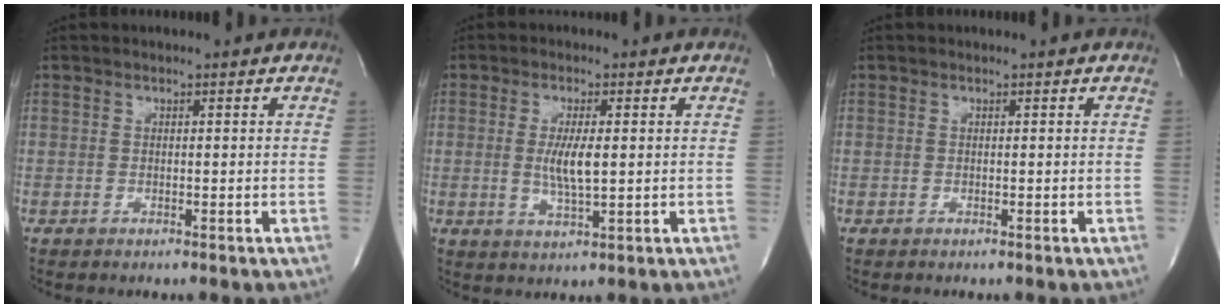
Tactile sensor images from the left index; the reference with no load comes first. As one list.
[{"total": 4.9, "force": [0.2, 0.8, 4.8], "torque": [-0.098, -0.009, 0.004]}, {"total": 0.0}]